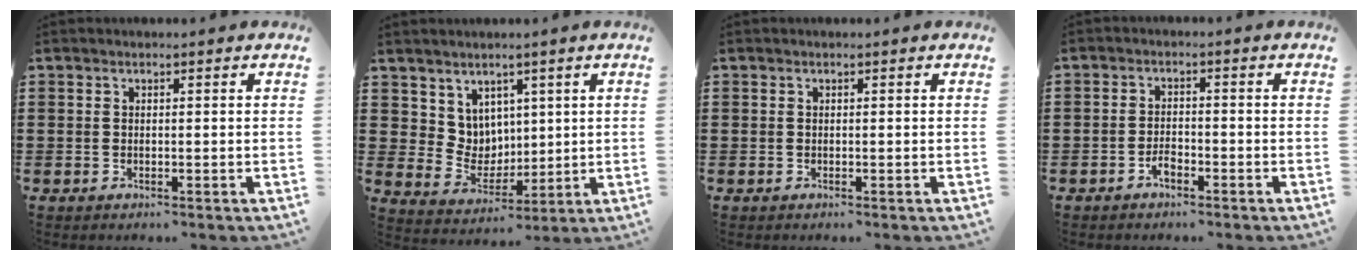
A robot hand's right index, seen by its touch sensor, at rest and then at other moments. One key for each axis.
{"total": 6.1, "fx": 3.7, "fy": 4.8, "fz": 0.5, "tx": -0.042, "ty": -0.009, "tz": 0.072}
{"total": 0.0}
{"total": 2.1, "fx": -1.6, "fy": 0.9, "fz": 1.1, "tx": -0.024, "ty": 0.000, "tz": -0.031}